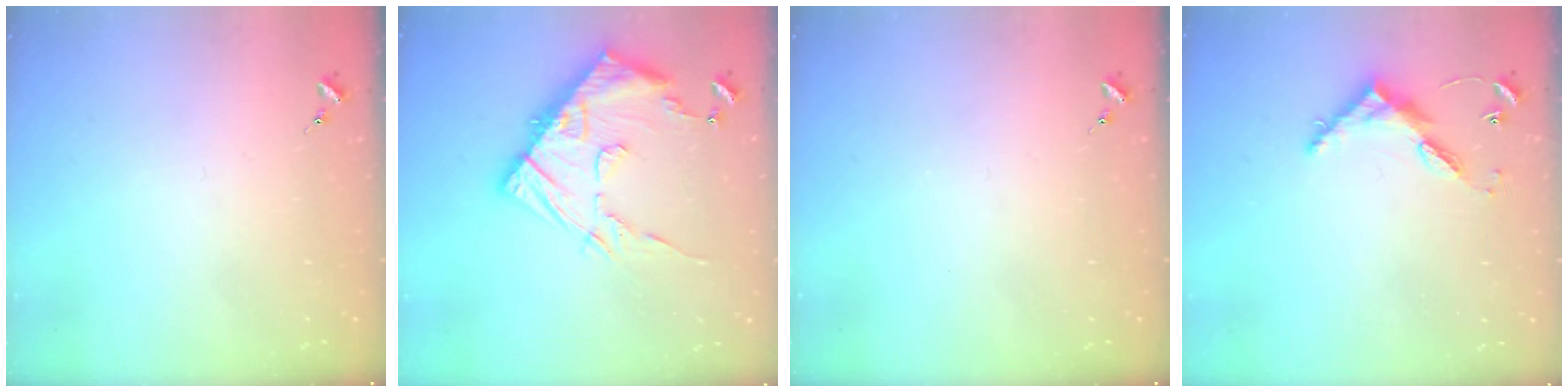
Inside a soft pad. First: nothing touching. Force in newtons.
{"total": 17.0, "press": 16.9, "slide": 1.5}
{"total": 0.0}
{"total": 6.8, "press": 6.8, "slide": 0.5}